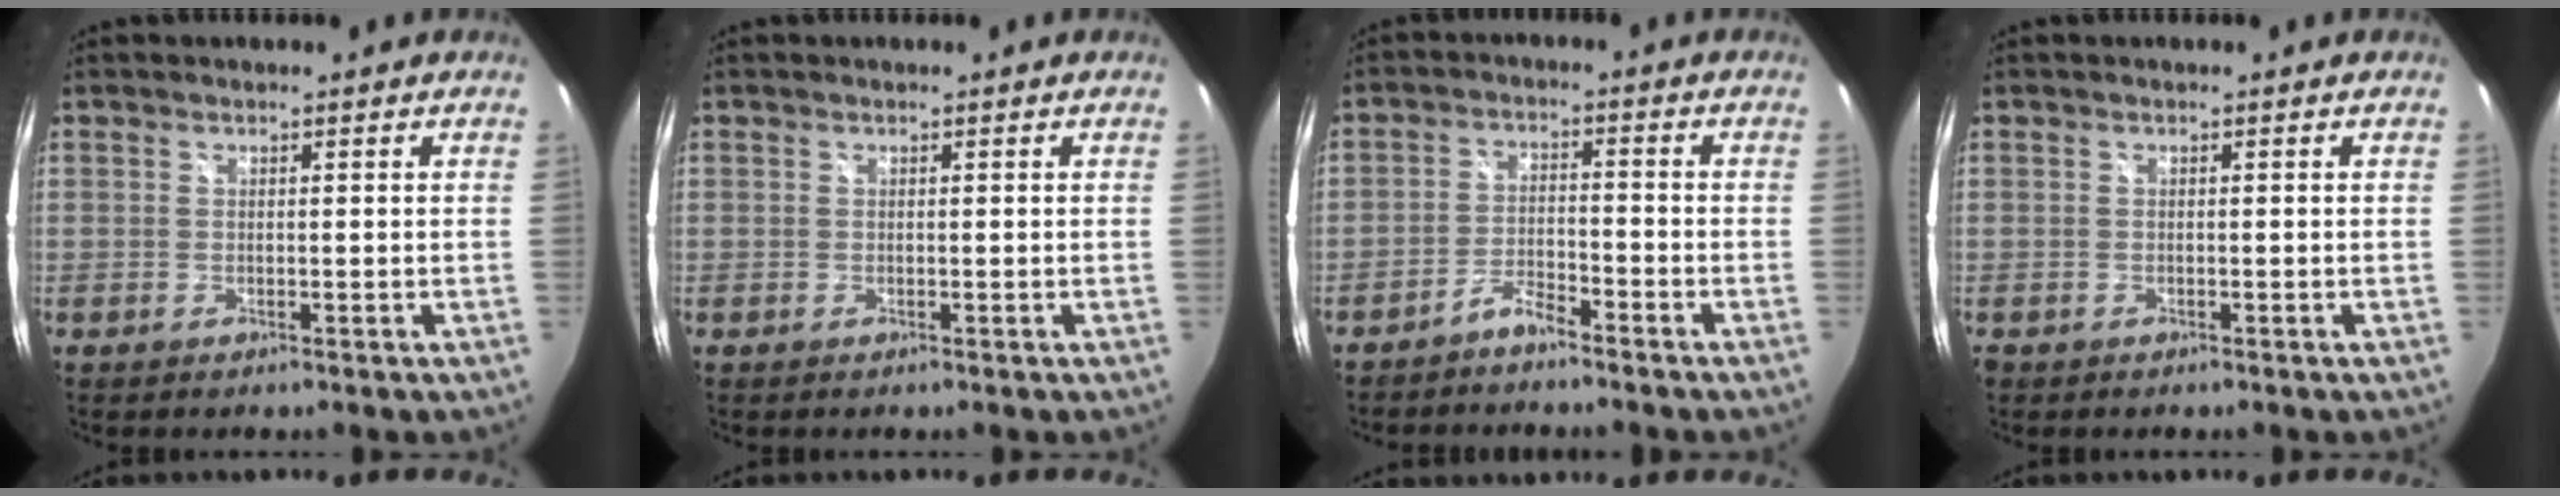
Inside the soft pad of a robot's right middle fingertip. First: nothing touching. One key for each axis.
{"total": 0.0}
{"total": 3.4, "fx": -3.1, "fy": 0.6, "fz": 1.2, "tx": -0.038, "ty": 0.008, "tz": -0.059}
{"total": 0.7, "fx": -0.4, "fy": 0.5, "fz": 0.1, "tx": -0.004, "ty": -0.003, "tz": -0.007}